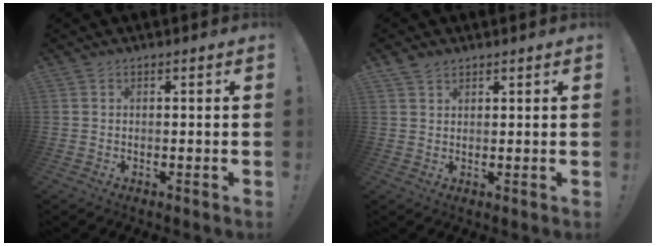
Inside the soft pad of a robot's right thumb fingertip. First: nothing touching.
{"total": 2.3, "force": [1.7, 1.3, 0.9], "torque": [-0.018, -0.004, 0.032]}